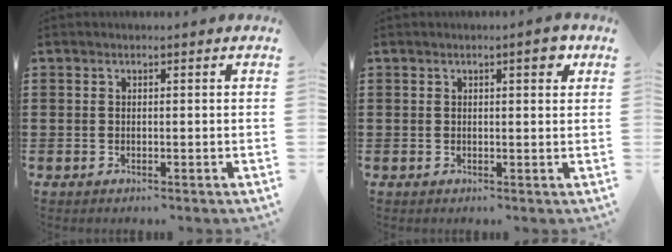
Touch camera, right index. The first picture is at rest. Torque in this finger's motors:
{"motor_torque": [0.26, -0.14, 0.06, 0.05]}